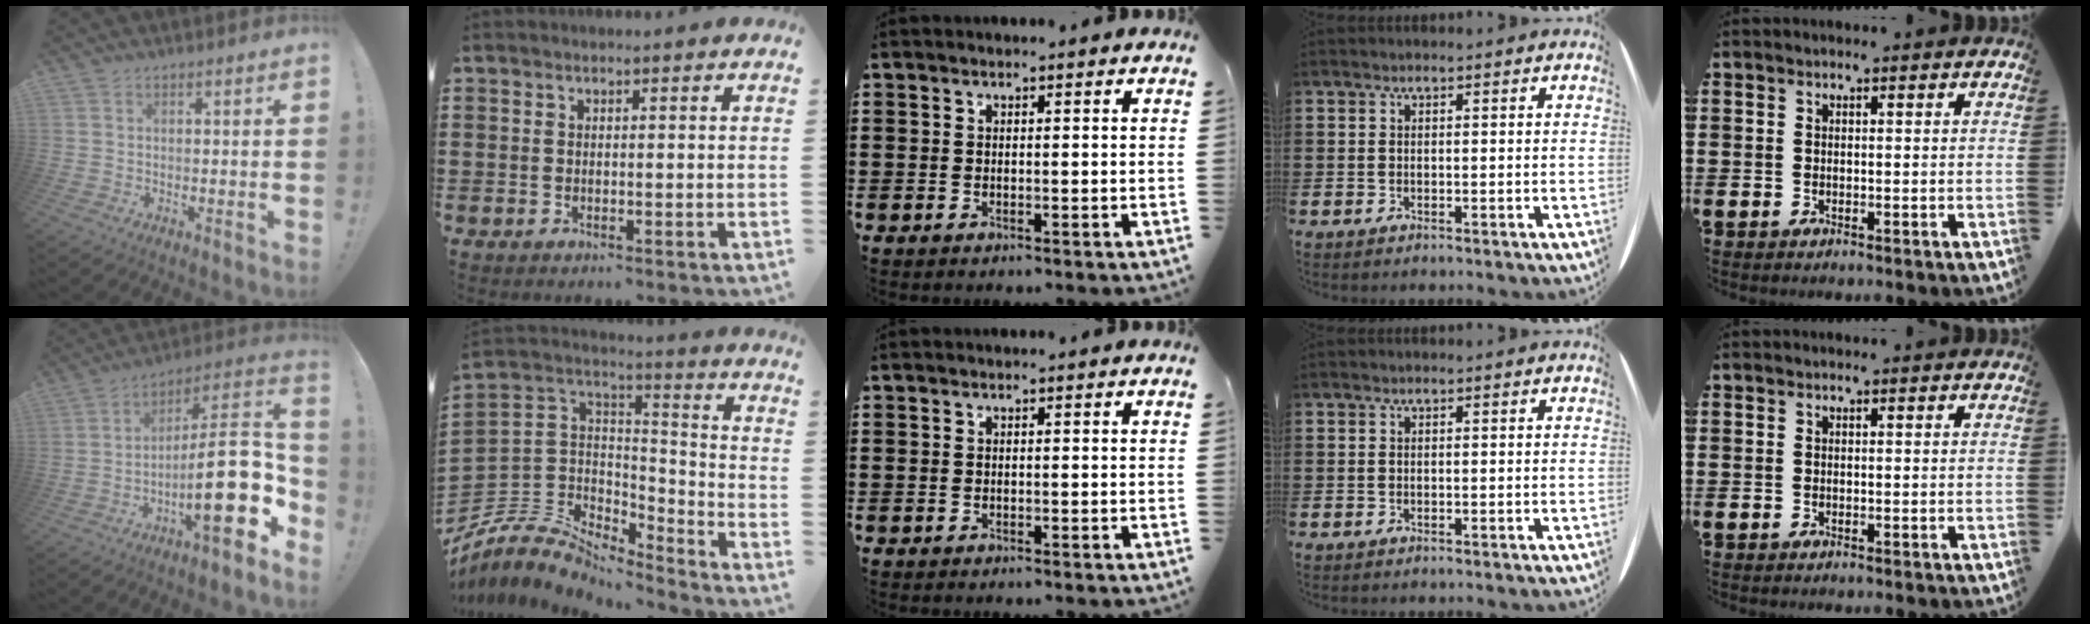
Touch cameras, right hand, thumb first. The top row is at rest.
{"thumb": {"total": 24.2, "force": [-5.3, 6.3, 22.7], "torque": [-0.365, 0.020, -0.083]}, "index": {"total": 6.8, "force": [-5.5, 3.6, 1.7], "torque": [-0.064, -0.004, -0.112]}}